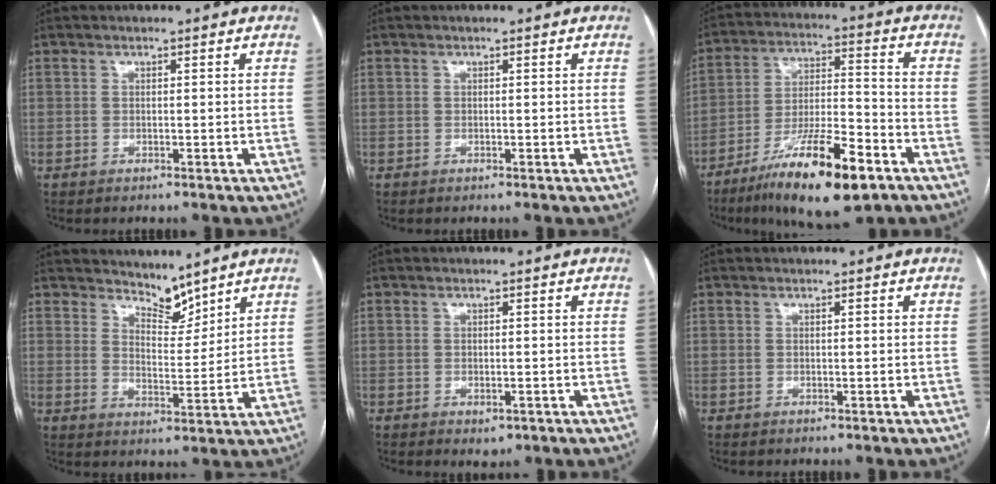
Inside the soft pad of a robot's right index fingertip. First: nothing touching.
{"total": 0.0}
{"total": 17.1, "force": [-10.4, 3.1, 13.3], "torque": [-0.229, -0.022, -0.177]}
{"total": 5.2, "force": [4.9, 1.5, 1.1], "torque": [-0.020, -0.007, 0.091]}
{"total": 1.7, "force": [-0.7, 1.0, 1.3], "torque": [-0.016, -0.002, -0.001]}
{"total": 0.0}